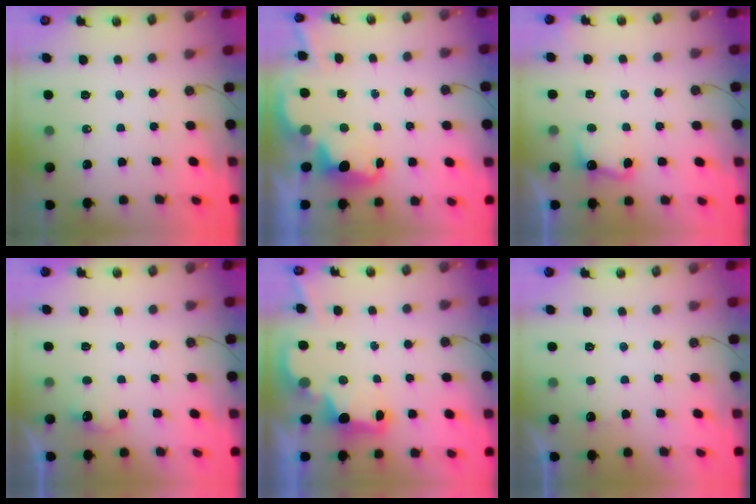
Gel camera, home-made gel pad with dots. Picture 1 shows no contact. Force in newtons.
{"total": 4.0, "press": 3.9, "slide": 0.6}
{"total": 3.7, "press": 3.6, "slide": 0.9}
{"total": 5.1, "press": 5.0, "slide": 0.9}
{"total": 3.0, "press": 2.9, "slide": 0.6}
{"total": 1.2, "press": 1.0, "slide": 0.7}